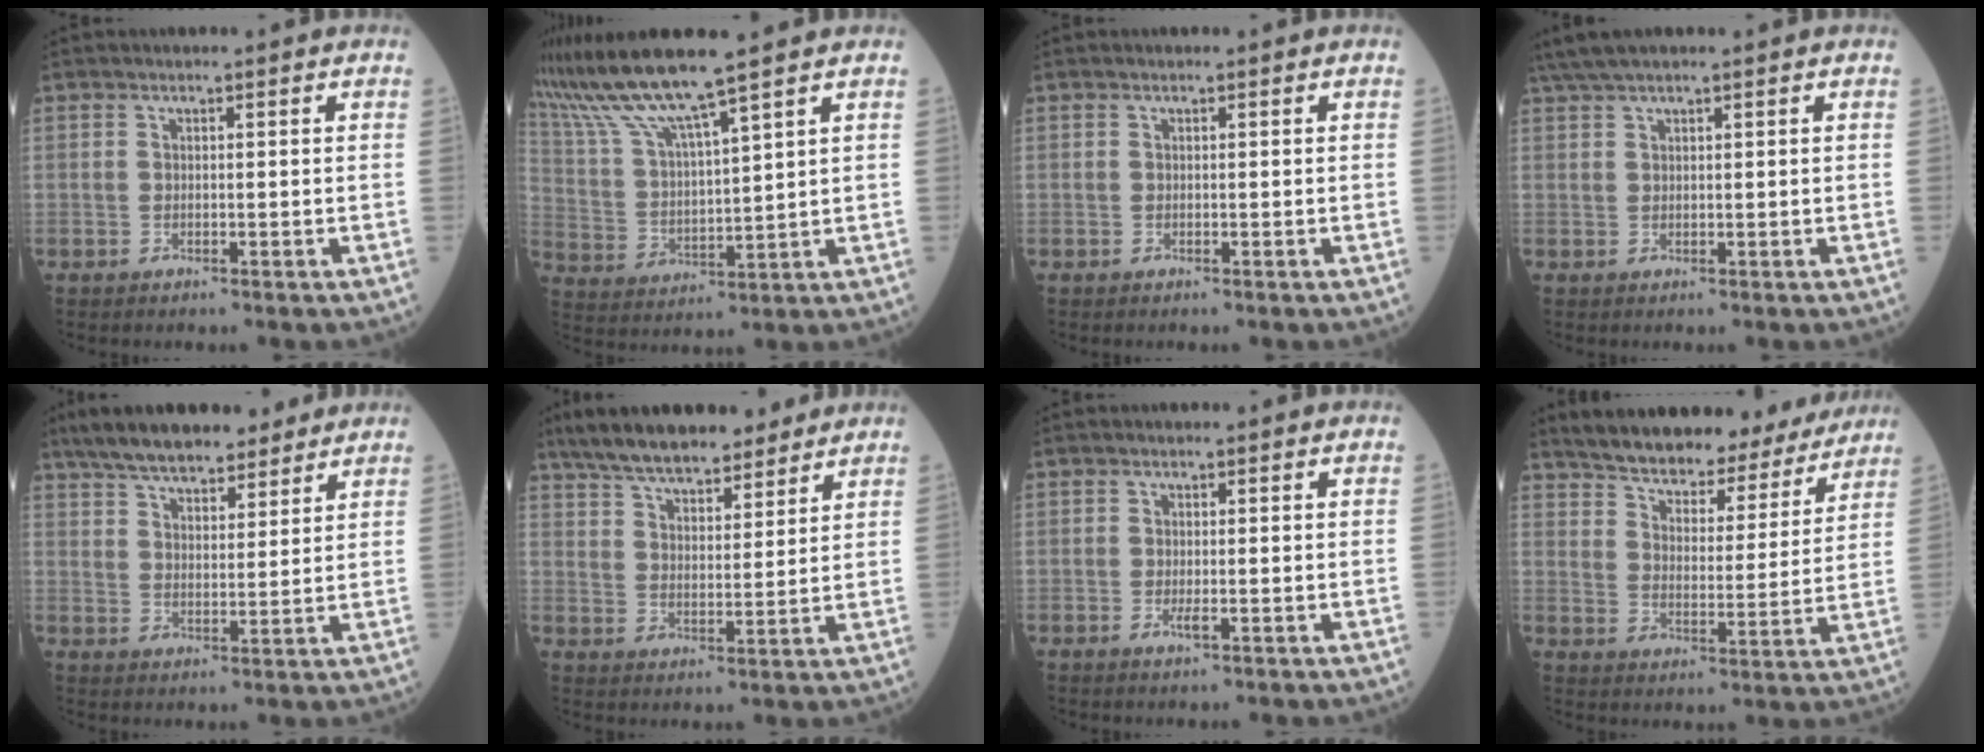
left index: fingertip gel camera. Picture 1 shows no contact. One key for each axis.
{"total": 11.0, "fx": 9.1, "fy": -1.0, "fz": 6.1, "tx": -0.134, "ty": 0.005, "tz": 0.184}
{"total": 0.0}
{"total": 4.1, "fx": 3.4, "fy": -0.2, "fz": 2.3, "tx": -0.051, "ty": 0.032, "tz": 0.071}
{"total": 13.2, "fx": 11.0, "fy": 4.0, "fz": 6.3, "tx": -0.100, "ty": 0.030, "tz": 0.179}
{"total": 14.1, "fx": 11.8, "fy": 4.0, "fz": 6.5, "tx": -0.106, "ty": 0.027, "tz": 0.195}
{"total": 1.1, "fx": -0.5, "fy": 0.2, "fz": 1.0, "tx": -0.020, "ty": -0.003, "tz": -0.007}
{"total": 19.3, "fx": 17.7, "fy": 4.9, "fz": 6.1, "tx": -0.086, "ty": -0.003, "tz": 0.245}